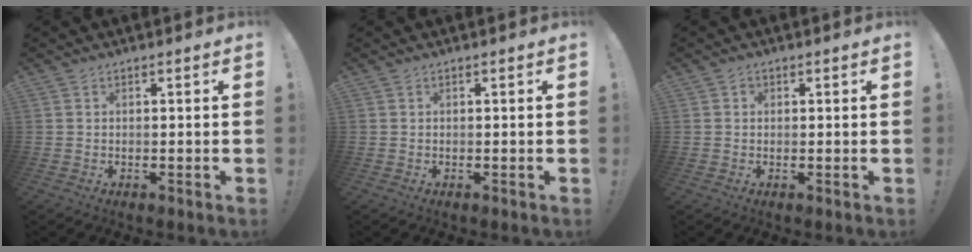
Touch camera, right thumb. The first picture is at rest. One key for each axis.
{"total": 0.0}
{"total": 1.0, "fx": 0.1, "fy": 1.0, "fz": 0.3, "tx": -0.004, "ty": 0.002, "tz": 0.001}